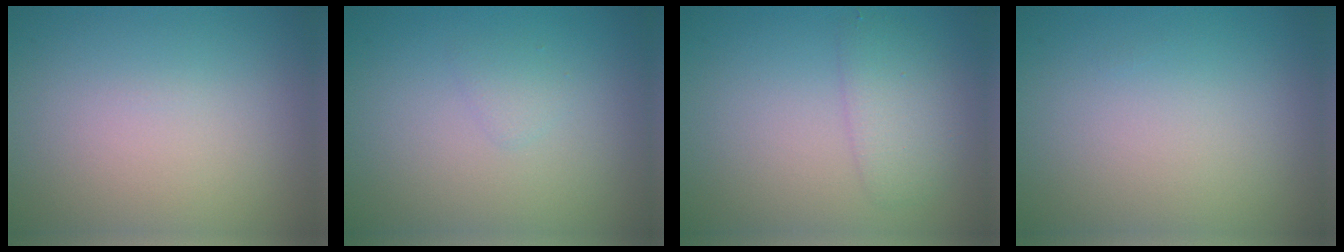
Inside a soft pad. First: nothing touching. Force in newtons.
{"total": 0.8, "press": 0.8, "slide": 0.1}
{"total": 2.7, "press": 2.7, "slide": 0.1}
{"total": 0.0}